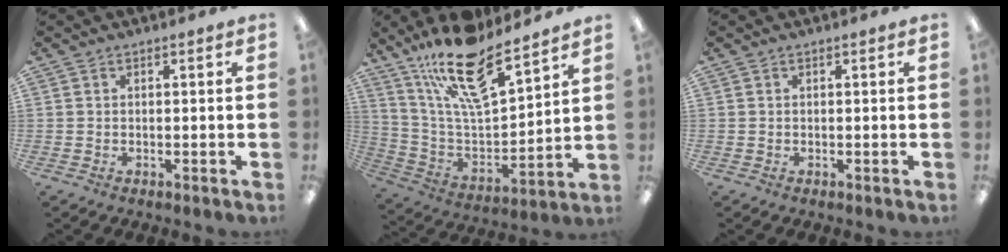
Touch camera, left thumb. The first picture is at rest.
{"total": 20.0, "force": [14.8, 6.7, 11.8], "torque": [-0.213, -0.090, 0.256]}
{"total": 0.0}